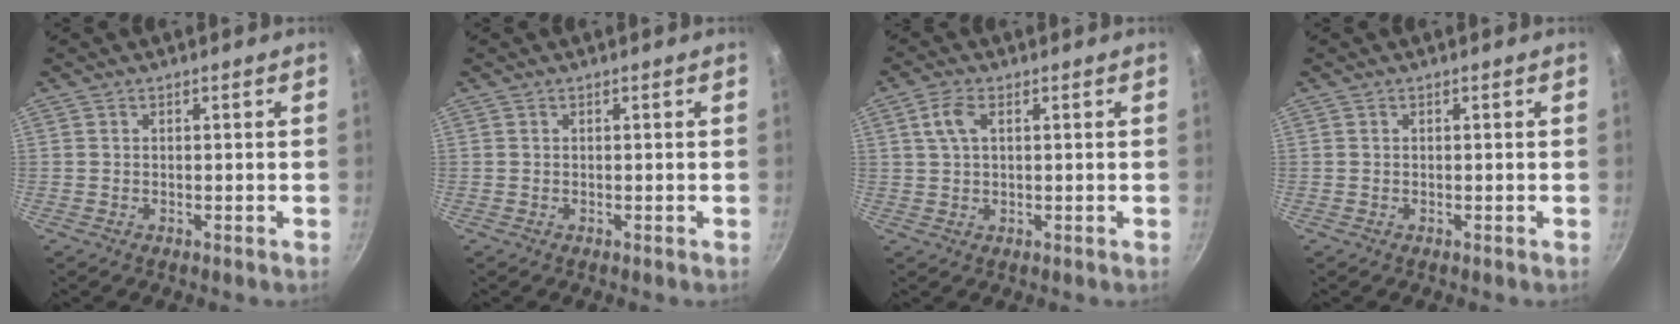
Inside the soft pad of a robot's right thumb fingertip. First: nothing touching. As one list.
[{"total": 0.0}, {"total": 4.3, "force": [1.4, 2.2, 3.4], "torque": [-0.068, 0.007, 0.025]}, {"total": 0.0}]